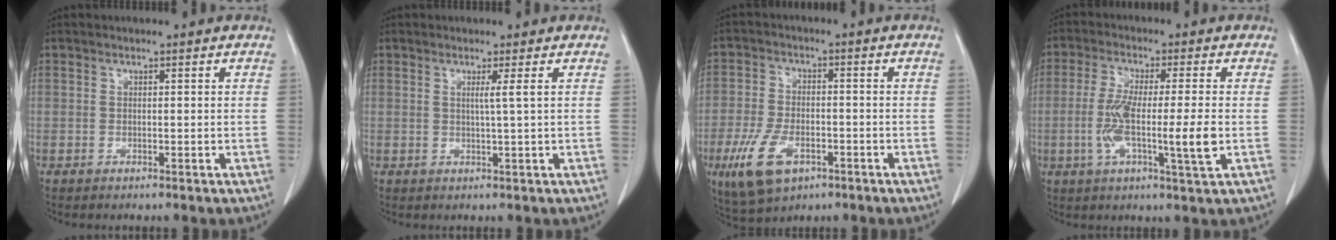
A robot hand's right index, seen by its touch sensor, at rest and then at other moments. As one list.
[{"total": 1.6, "force": [0.4, -0.7, 1.4], "torque": [-0.024, -0.002, 0.007]}, {"total": 9.6, "force": [-4.6, 4.9, 6.9], "torque": [-0.148, -0.006, -0.075]}, {"total": 10.3, "force": [-1.7, 0.4, 10.1], "torque": [-0.188, -0.010, -0.035]}]